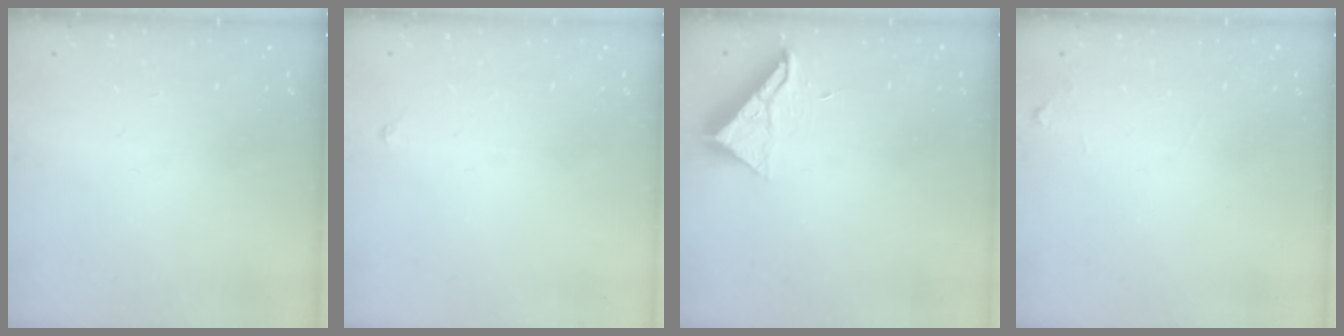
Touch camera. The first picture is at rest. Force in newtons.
{"total": 3.0, "press": 3.0, "slide": 0.5}
{"total": 10.2, "press": 10.2, "slide": 0.5}
{"total": 4.4, "press": 4.4, "slide": 0.7}